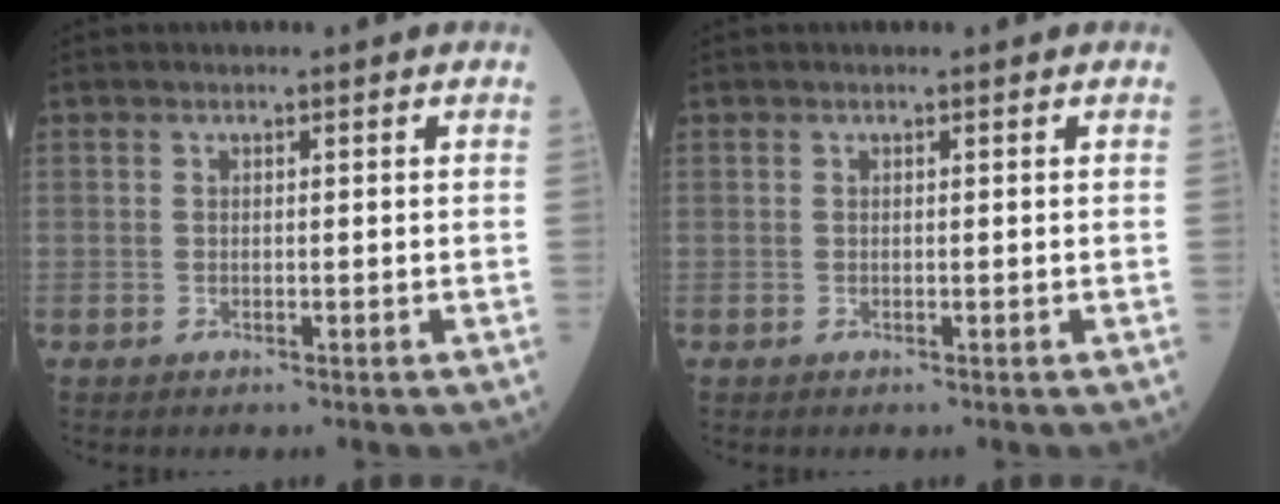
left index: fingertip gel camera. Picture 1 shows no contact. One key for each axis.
{"total": 0.0}